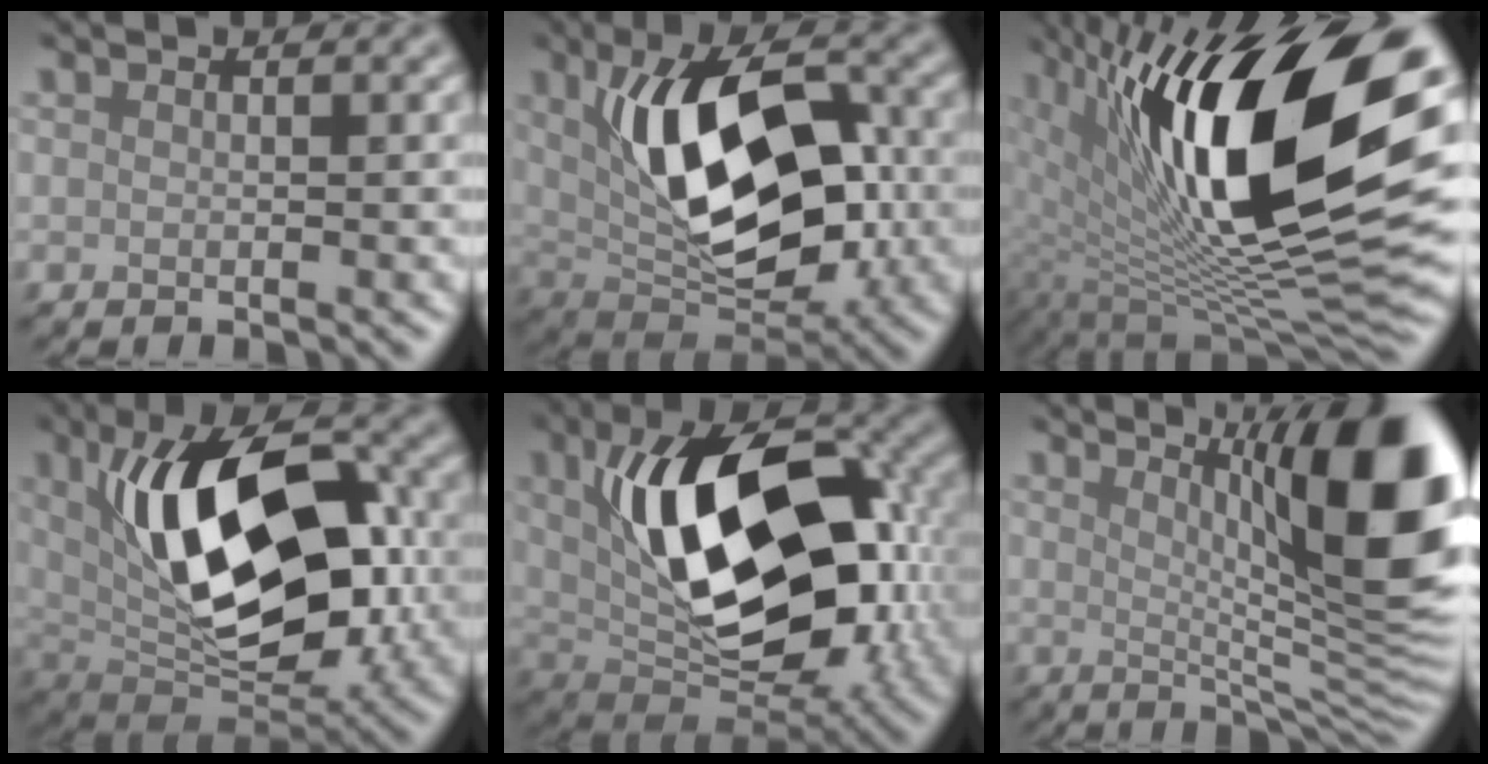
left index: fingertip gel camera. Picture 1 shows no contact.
{"total": 11.3, "force": [1.0, 5.8, 9.7], "torque": [-0.165, 0.010, 0.014]}
{"total": 17.8, "force": [4.7, 7.2, 15.6], "torque": [-0.254, -0.002, 0.079]}
{"total": 12.5, "force": [1.4, 6.1, 10.8], "torque": [-0.176, 0.011, 0.018]}
{"total": 13.8, "force": [1.3, 7.3, 11.6], "torque": [-0.191, 0.004, 0.022]}
{"total": 13.8, "force": [4.3, 3.3, 12.7], "torque": [-0.157, 0.000, 0.074]}